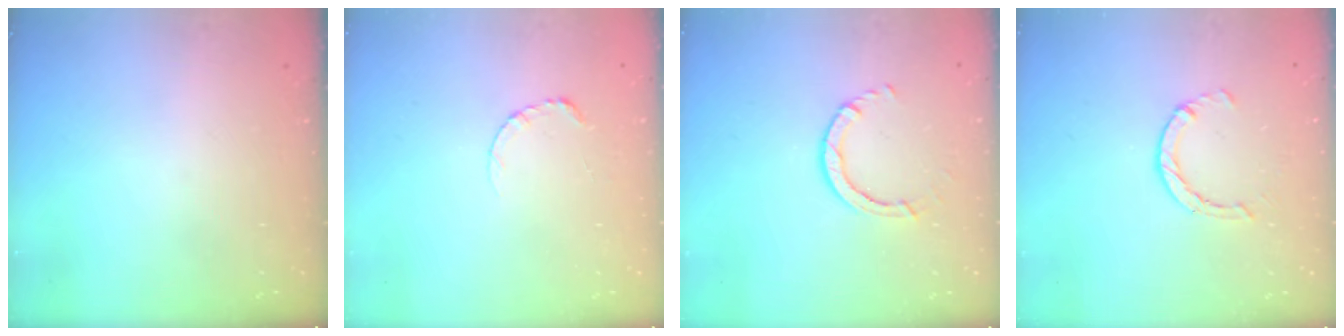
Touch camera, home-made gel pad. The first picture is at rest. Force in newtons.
{"total": 3.4, "press": 3.4, "slide": 0.4}
{"total": 3.1, "press": 3.1, "slide": 0.3}
{"total": 2.9, "press": 2.8, "slide": 0.4}